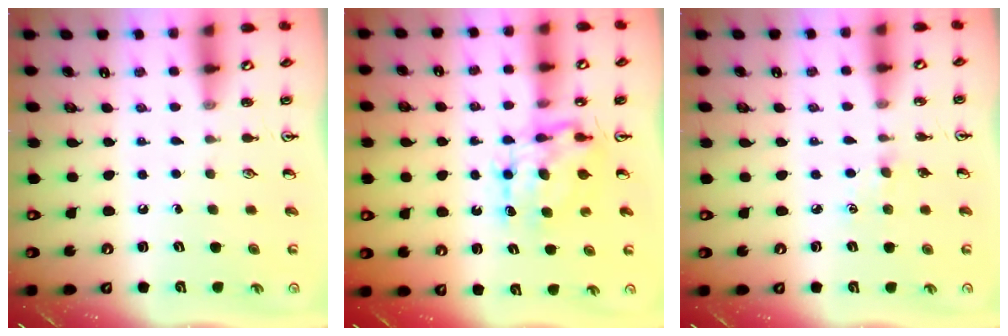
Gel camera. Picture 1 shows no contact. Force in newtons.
{"total": 7.2, "press": 7.2, "slide": 0.5}
{"total": 2.2, "press": 2.2, "slide": 0.4}